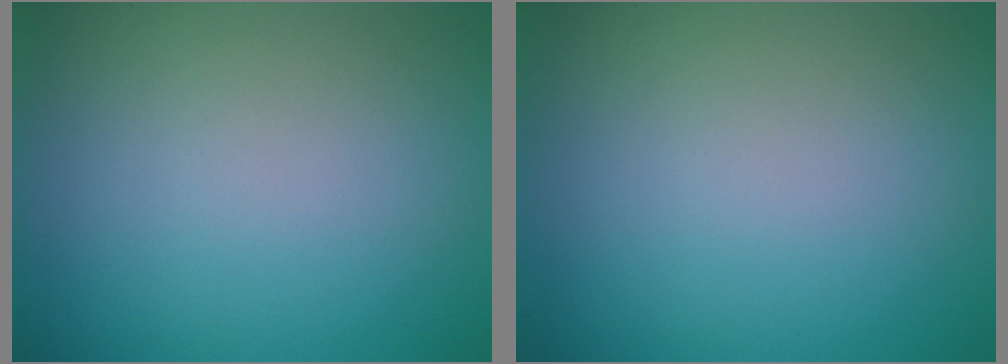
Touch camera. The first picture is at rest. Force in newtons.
{"total": 0.0}